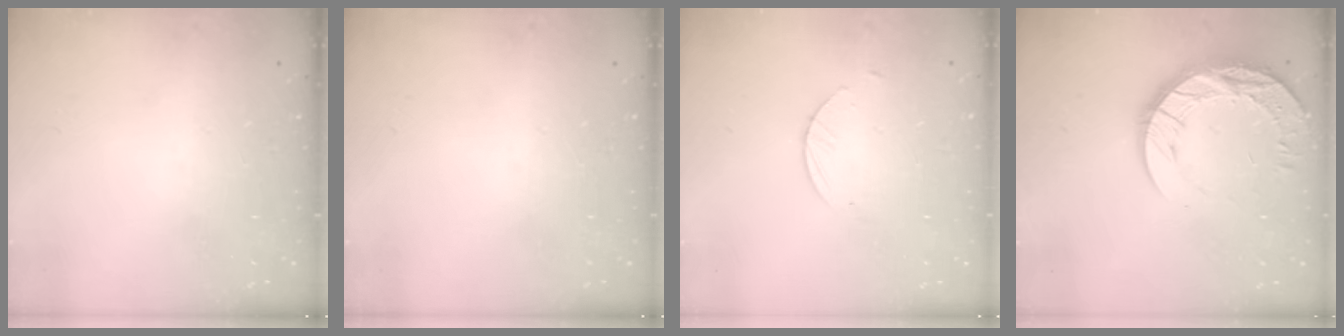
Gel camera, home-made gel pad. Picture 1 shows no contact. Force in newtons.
{"total": 0.0}
{"total": 2.1, "press": 2.1, "slide": 0.2}
{"total": 17.9, "press": 17.8, "slide": 1.4}